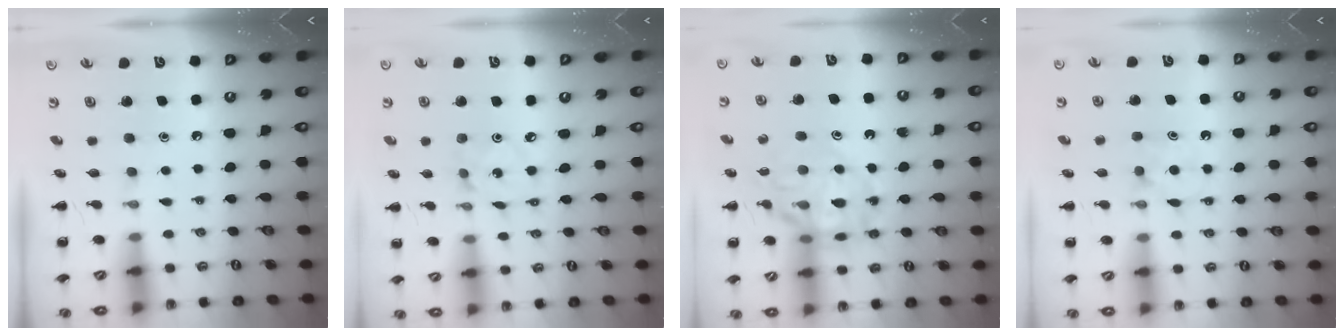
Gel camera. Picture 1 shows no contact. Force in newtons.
{"total": 2.2, "press": 2.1, "slide": 0.5}
{"total": 16.4, "press": 16.1, "slide": 2.9}
{"total": 4.9, "press": 4.7, "slide": 1.4}